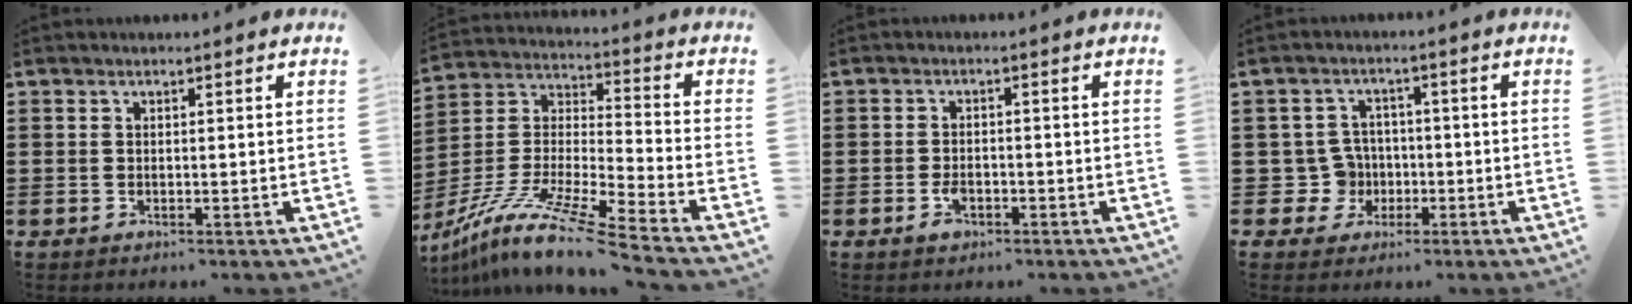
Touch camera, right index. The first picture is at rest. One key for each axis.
{"total": 11.4, "fx": -9.6, "fy": -0.4, "fz": 6.2, "tx": -0.141, "ty": -0.011, "tz": -0.198}
{"total": 2.3, "fx": -1.1, "fy": 1.2, "fz": 1.7, "tx": -0.034, "ty": -0.002, "tz": -0.020}
{"total": 5.3, "fx": -1.0, "fy": 4.9, "fz": 1.7, "tx": -0.063, "ty": 0.006, "tz": -0.018}